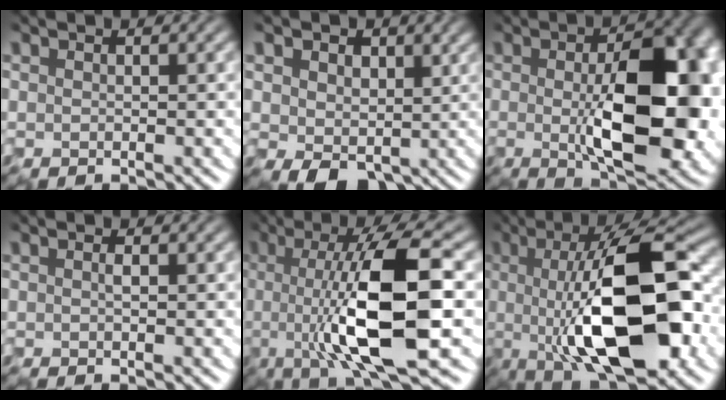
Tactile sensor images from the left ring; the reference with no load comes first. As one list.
[{"total": 5.8, "force": [-0.2, 4.5, 3.7], "torque": [-0.051, -0.003, -0.003]}, {"total": 11.6, "force": [-0.9, 4.8, 10.5], "torque": [-0.148, -0.010, -0.006]}, {"total": 0.6, "force": [-0.3, -0.1, 0.5], "torque": [-0.011, 0.001, -0.007]}, {"total": 11.1, "force": [-1.3, 2.2, 10.8], "torque": [-0.164, -0.007, -0.025]}, {"total": 12.7, "force": [-1.8, 3.8, 11.9], "torque": [-0.170, -0.006, -0.040]}]